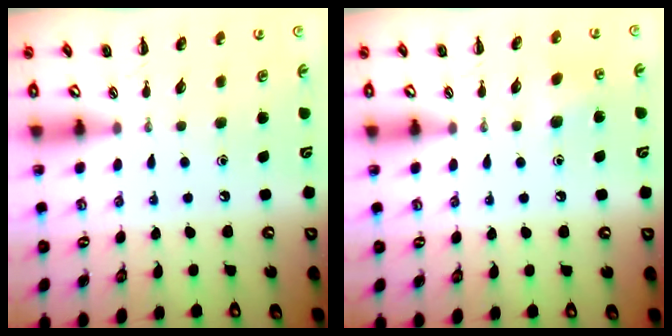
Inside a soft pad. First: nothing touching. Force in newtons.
{"total": 5.4, "press": 5.1, "slide": 1.7}